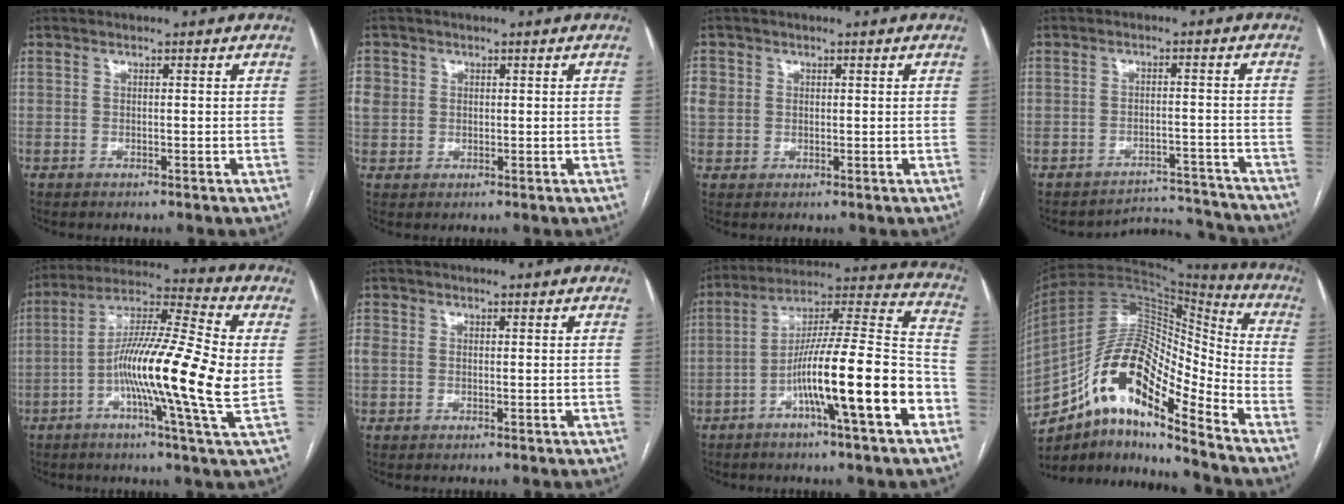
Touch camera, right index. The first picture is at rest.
{"total": 5.8, "force": [1.2, 5.3, 2.1], "torque": [-0.069, 0.017, 0.031]}
{"total": 4.8, "force": [1.0, 4.4, 1.8], "torque": [-0.057, 0.017, 0.026]}
{"total": 7.5, "force": [-7.2, 0.8, -1.9], "torque": [0.034, 0.034, -0.093]}
{"total": 17.5, "force": [-2.1, 0.1, 17.4], "torque": [-0.307, 0.000, -0.053]}
{"total": 1.8, "force": [0.1, 1.5, 1.0], "torque": [-0.036, 0.017, 0.007]}
{"total": 18.3, "force": [-7.2, 0.9, 16.8], "torque": [-0.268, 0.010, -0.120]}
{"total": 17.6, "force": [-10.6, 4.5, 13.3], "torque": [-0.244, 0.042, -0.181]}